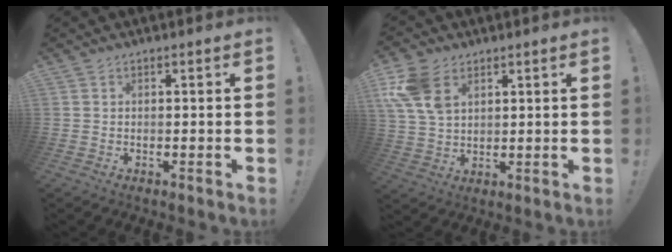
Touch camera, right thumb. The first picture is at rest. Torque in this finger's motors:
{"motor_torque": [1.13, 1.16, 0.29, 0.26, 0.06]}